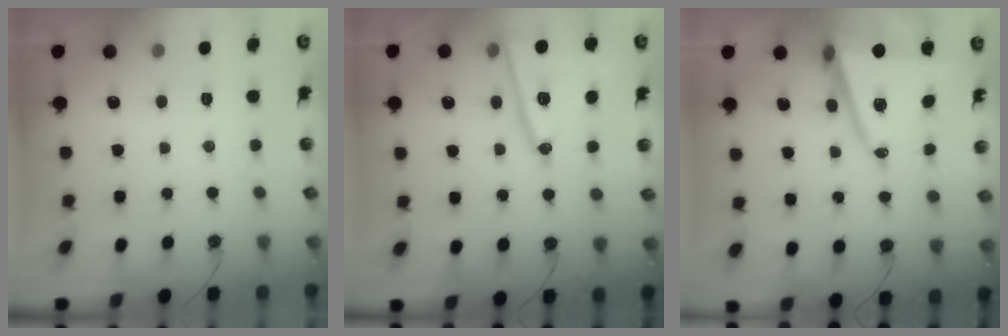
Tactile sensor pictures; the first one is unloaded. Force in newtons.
{"total": 16.6, "press": 16.5, "slide": 1.7}
{"total": 11.0, "press": 10.6, "slide": 3.0}